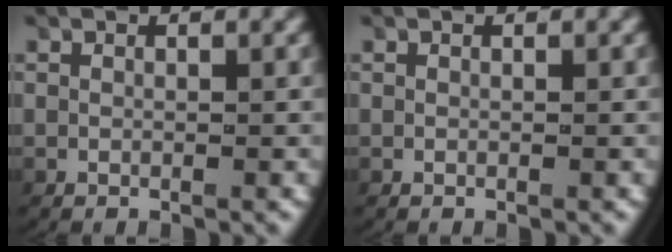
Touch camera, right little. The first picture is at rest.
{"total": 0.0}